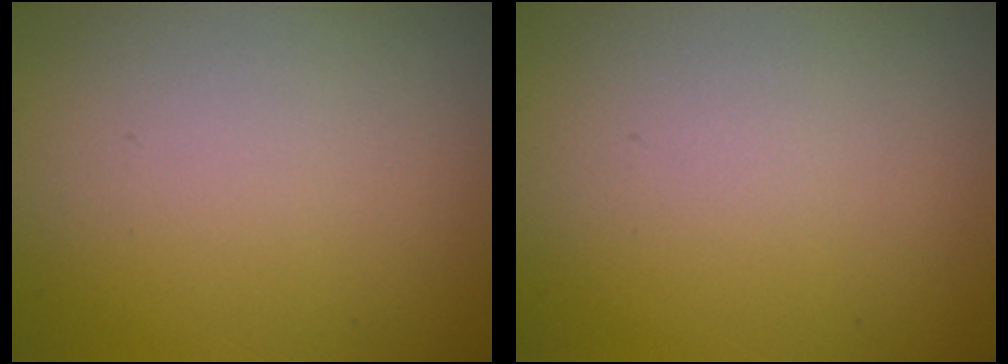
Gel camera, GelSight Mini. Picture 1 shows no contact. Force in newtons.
{"total": 0.0}